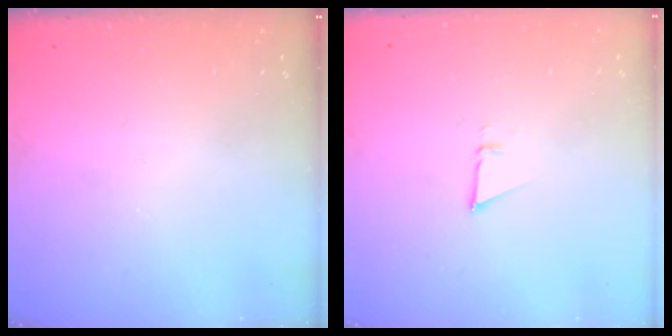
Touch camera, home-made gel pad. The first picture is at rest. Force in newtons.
{"total": 2.6, "press": 2.5, "slide": 0.8}